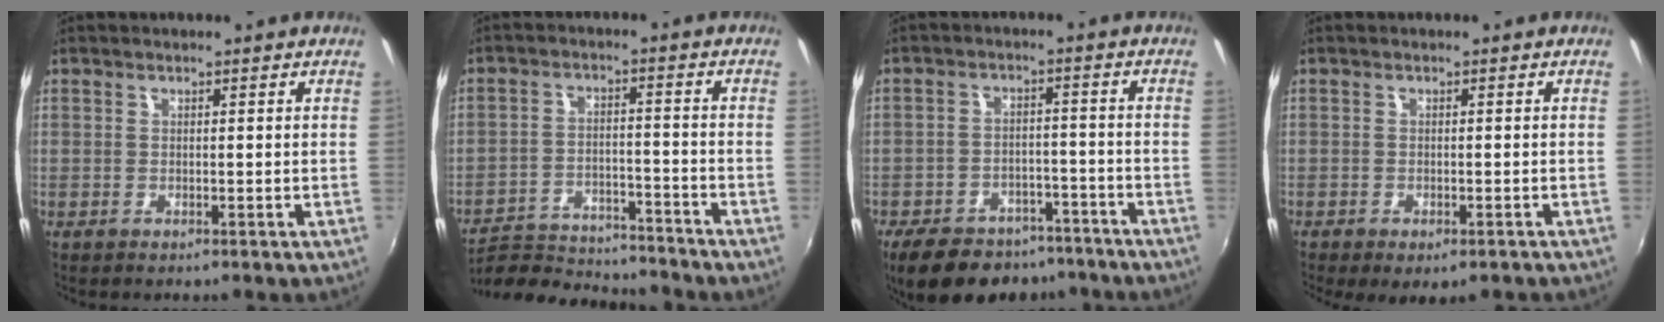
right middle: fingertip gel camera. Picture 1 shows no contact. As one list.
[{"total": 15.2, "force": [-14.3, 2.4, 4.6], "torque": [-0.103, -0.007, -0.228]}, {"total": 17.7, "force": [-13.7, 8.6, 7.2], "torque": [-0.160, 0.006, -0.184]}, {"total": 4.5, "force": [-2.9, 1.9, 2.9], "torque": [-0.058, -0.022, -0.039]}]